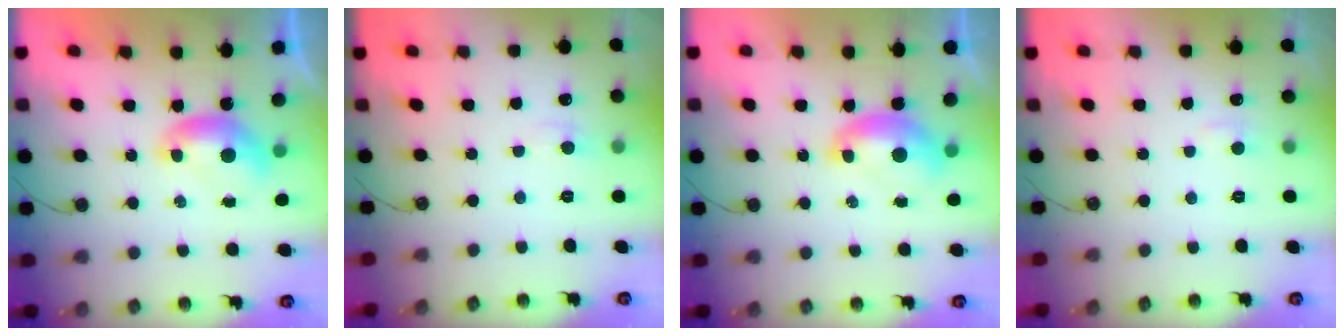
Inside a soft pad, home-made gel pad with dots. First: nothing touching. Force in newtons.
{"total": 0.6, "press": 0.3, "slide": 0.5}
{"total": 2.0, "press": 2.0, "slide": 0.5}
{"total": 1.8, "press": 1.7, "slide": 0.6}